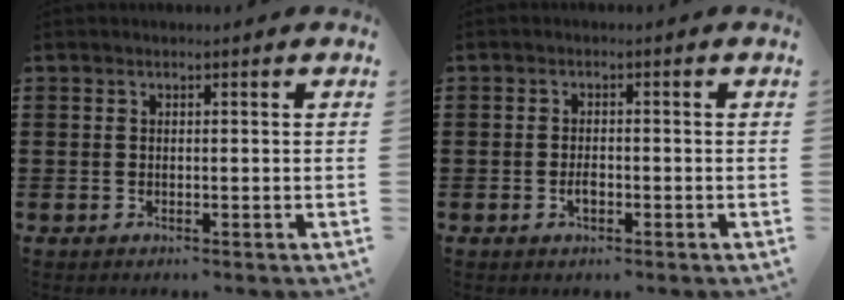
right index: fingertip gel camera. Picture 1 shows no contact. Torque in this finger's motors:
{"motor_torque": [2.14, 0.00, 0.02, 0.03]}